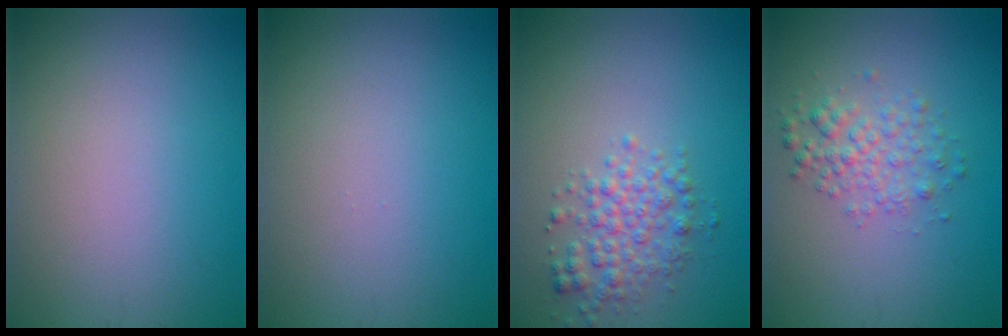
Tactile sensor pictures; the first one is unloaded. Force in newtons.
{"total": 0.0}
{"total": 3.1, "press": 3.1, "slide": 0.0}
{"total": 2.6, "press": 2.6, "slide": 0.1}